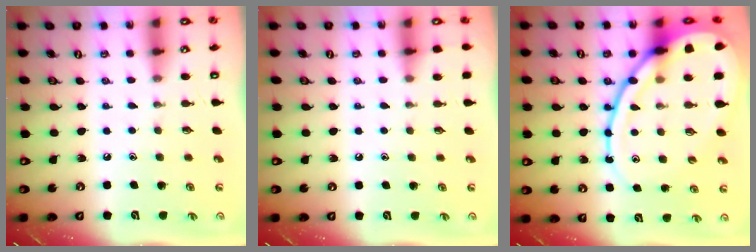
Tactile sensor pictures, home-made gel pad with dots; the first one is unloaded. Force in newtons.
{"total": 3.6, "press": 3.6, "slide": 0.4}
{"total": 20.4, "press": 20.3, "slide": 2.1}